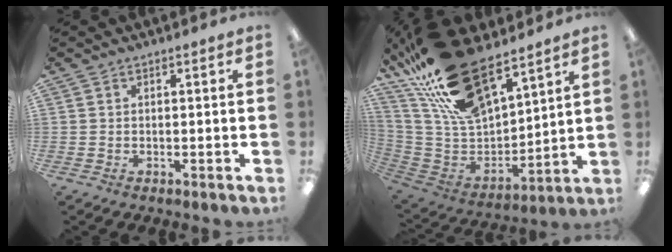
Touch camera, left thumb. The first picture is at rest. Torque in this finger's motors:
{"motor_torque": [0.89, 0.78, 1.36, -1.41, 0.74]}